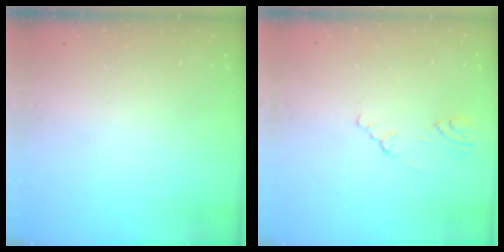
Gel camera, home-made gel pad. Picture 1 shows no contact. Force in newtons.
{"total": 1.0, "press": 0.9, "slide": 0.4}